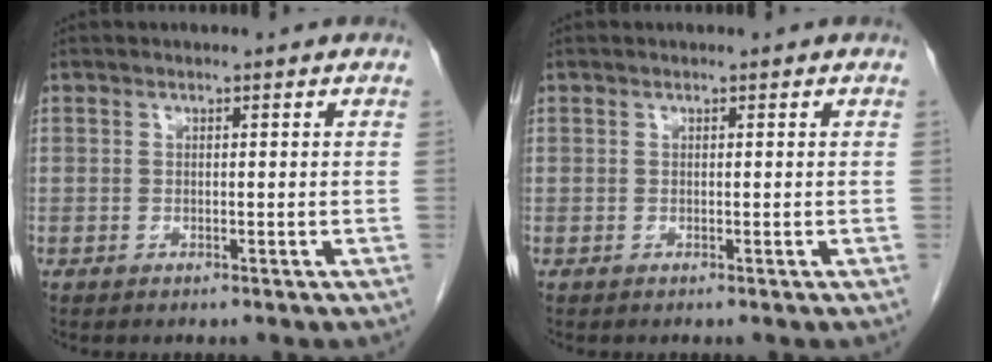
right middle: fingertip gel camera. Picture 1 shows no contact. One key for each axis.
{"total": 0.0}